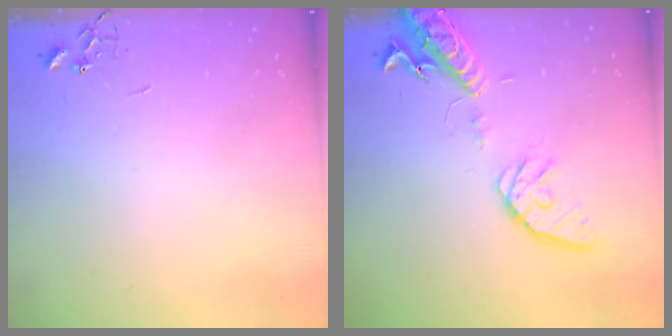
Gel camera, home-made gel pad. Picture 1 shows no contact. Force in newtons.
{"total": 16.1, "press": 15.8, "slide": 3.0}